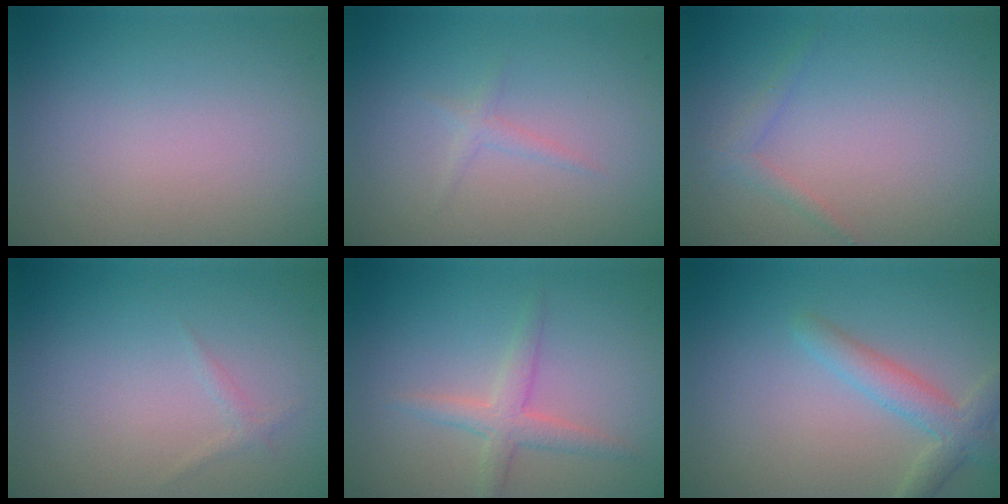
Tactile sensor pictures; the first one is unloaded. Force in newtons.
{"total": 0.9, "press": 0.9, "slide": 0.0}
{"total": 1.1, "press": 1.1, "slide": 0.1}
{"total": 0.6, "press": 0.6, "slide": 0.1}
{"total": 2.5, "press": 2.5, "slide": 0.1}
{"total": 2.8, "press": 2.8, "slide": 0.1}